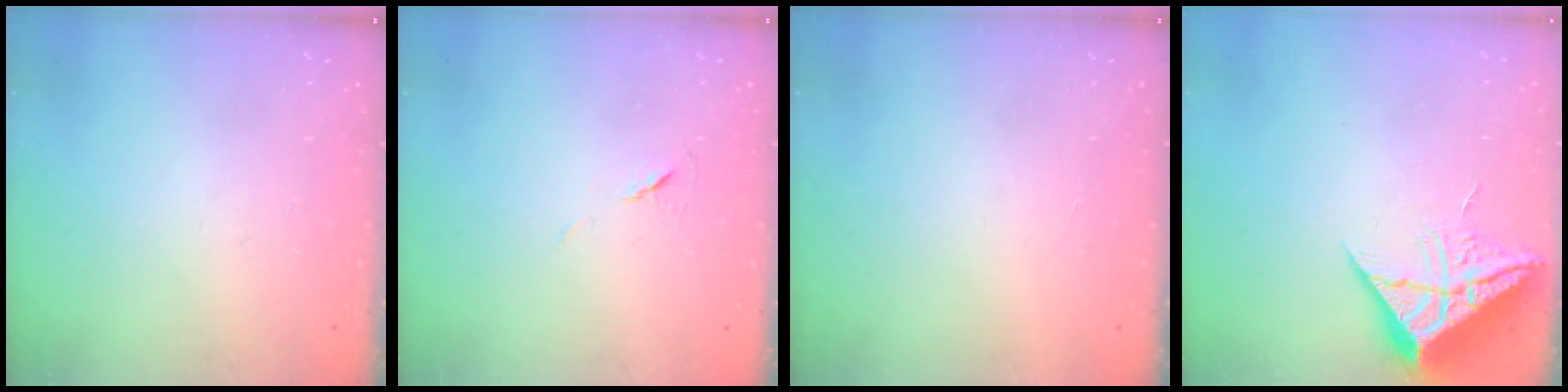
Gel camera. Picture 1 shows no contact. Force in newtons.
{"total": 6.0, "press": 5.5, "slide": 2.3}
{"total": 1.5, "press": 1.5, "slide": 0.1}
{"total": 9.7, "press": 9.6, "slide": 0.8}